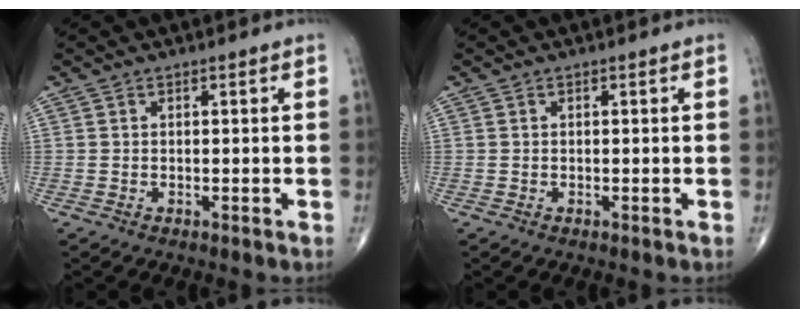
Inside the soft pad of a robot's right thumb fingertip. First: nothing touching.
{"total": 0.0}